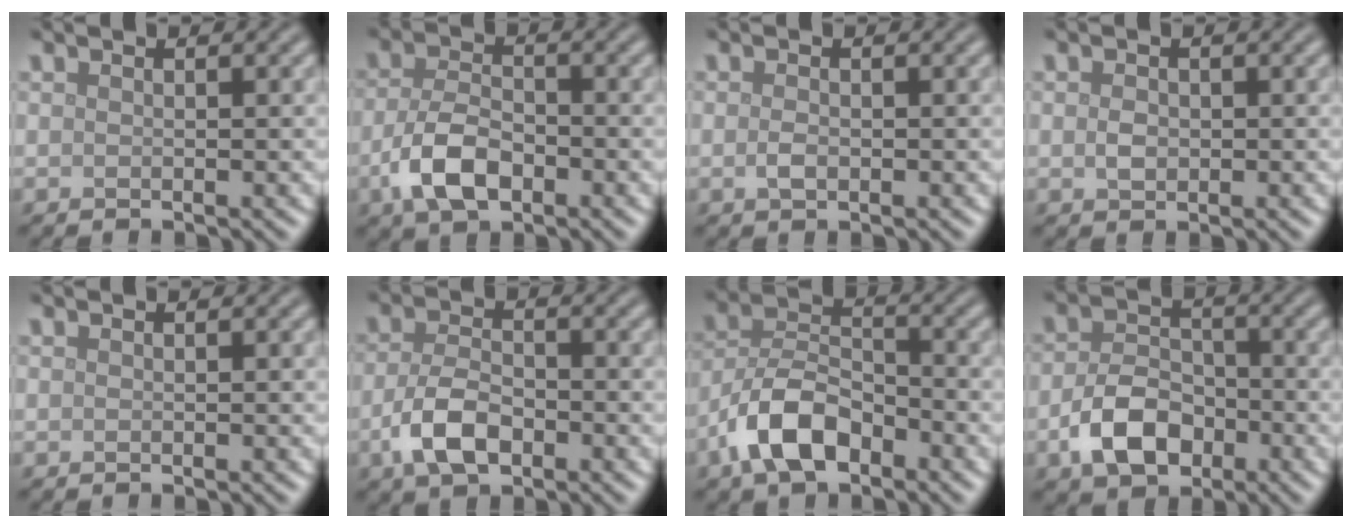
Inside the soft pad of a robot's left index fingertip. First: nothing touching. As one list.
[{"total": 5.2, "force": [-2.2, 2.8, 3.8], "torque": [-0.076, -0.001, -0.049]}, {"total": 1.1, "force": [-0.2, 0.6, 0.9], "torque": [-0.021, -0.001, -0.005]}, {"total": 1.4, "force": [0.0, 1.0, 0.9], "torque": [-0.019, -0.001, -0.001]}, {"total": 0.0}, {"total": 4.7, "force": [-2.0, 2.5, 3.4], "torque": [-0.071, -0.001, -0.043]}, {"total": 6.5, "force": [-3.6, 3.3, 4.2], "torque": [-0.076, 0.006, -0.076]}, {"total": 5.4, "force": [-2.2, 3.6, 3.4], "torque": [-0.068, -0.001, -0.044]}]